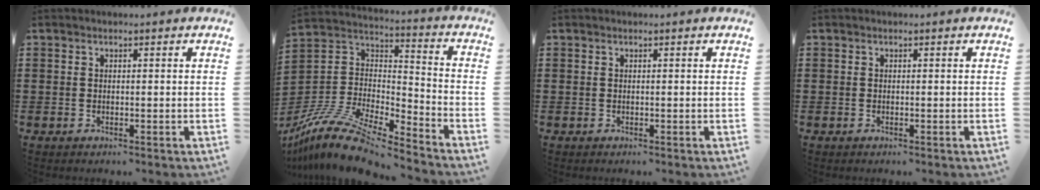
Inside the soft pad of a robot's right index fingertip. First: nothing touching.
{"total": 12.9, "force": [-10.7, 3.2, 6.5], "torque": [-0.137, 0.025, -0.208]}
{"total": 0.0}
{"total": 0.0}